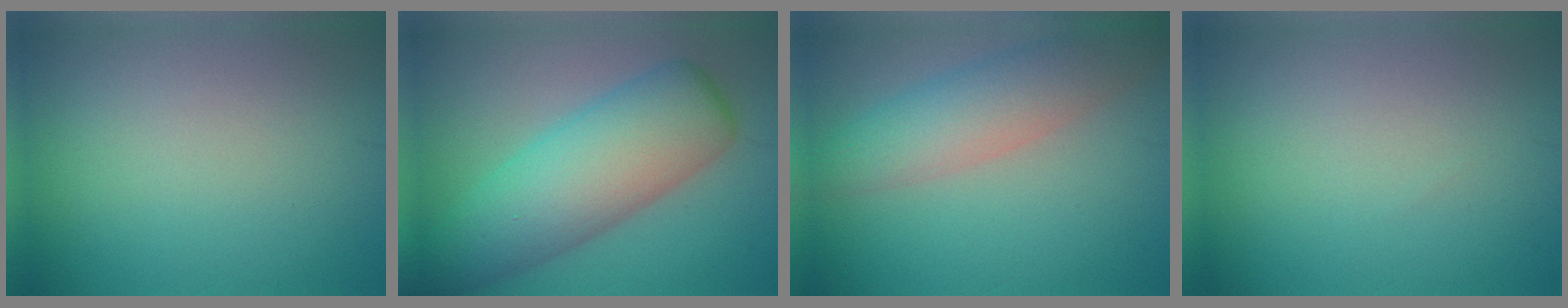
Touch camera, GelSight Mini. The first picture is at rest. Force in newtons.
{"total": 9.4, "press": 9.4, "slide": 0.1}
{"total": 5.4, "press": 5.4, "slide": 0.4}
{"total": 0.0}